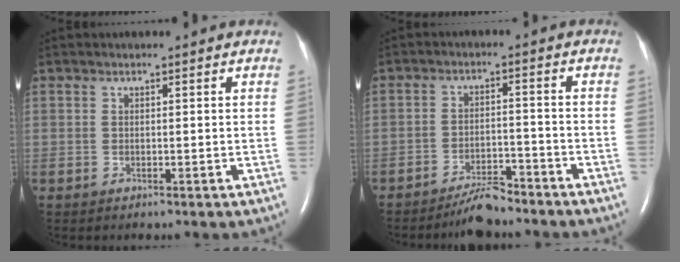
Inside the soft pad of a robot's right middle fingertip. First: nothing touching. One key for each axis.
{"total": 5.2, "fx": -4.8, "fy": 1.1, "fz": 1.8, "tx": -0.034, "ty": -0.008, "tz": -0.083}